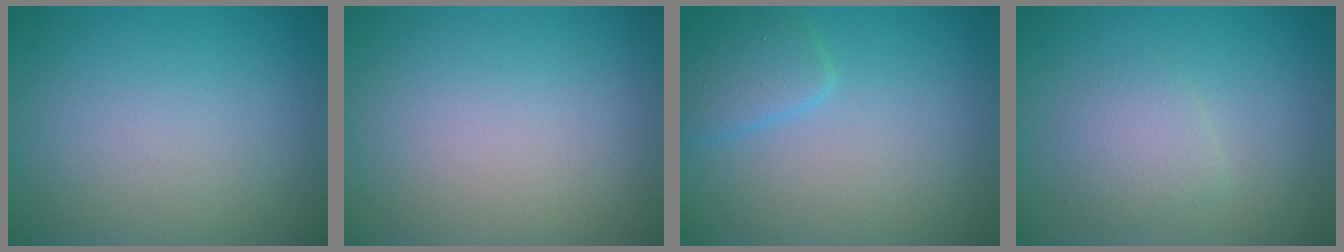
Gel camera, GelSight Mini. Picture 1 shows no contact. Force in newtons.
{"total": 0.0}
{"total": 2.3, "press": 2.3, "slide": 0.1}
{"total": 2.0, "press": 2.0, "slide": 0.2}